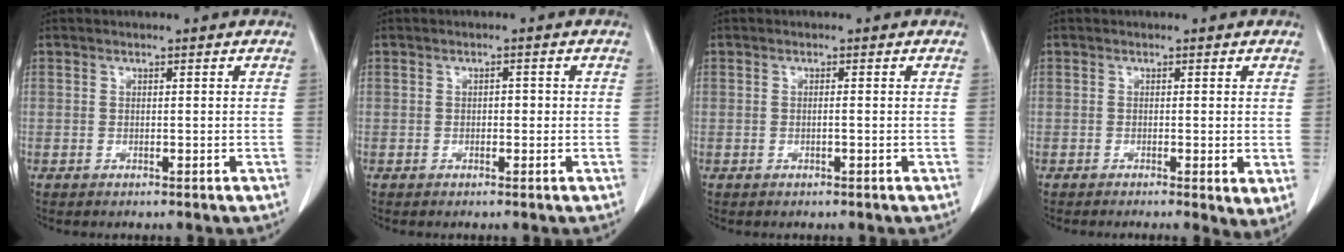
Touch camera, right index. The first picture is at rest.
{"total": 1.1, "force": [-0.1, 0.7, 0.9], "torque": [-0.008, 0.004, -0.002]}
{"total": 0.7, "force": [-0.1, 0.0, 0.7], "torque": [-0.013, 0.000, -0.002]}
{"total": 3.0, "force": [-0.7, 0.7, 2.9], "torque": [-0.033, -0.010, -0.011]}